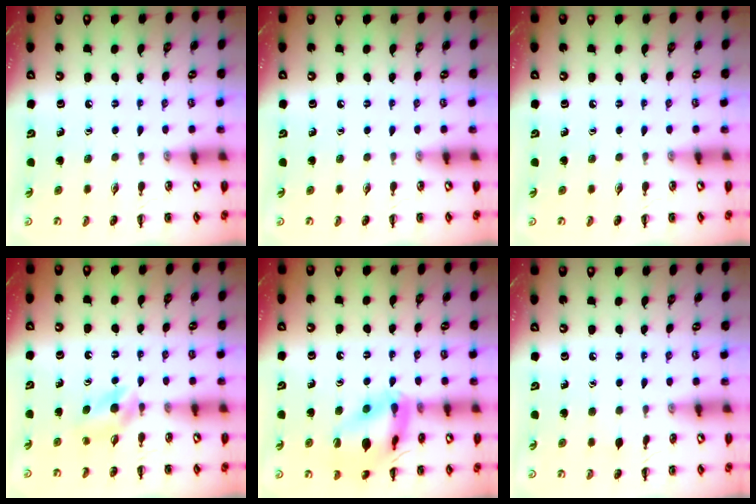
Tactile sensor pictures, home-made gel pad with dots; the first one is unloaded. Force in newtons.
{"total": 0.0}
{"total": 0.0}
{"total": 3.6, "press": 3.4, "slide": 1.3}
{"total": 15.1, "press": 15.0, "slide": 1.1}
{"total": 3.4, "press": 3.3, "slide": 1.0}